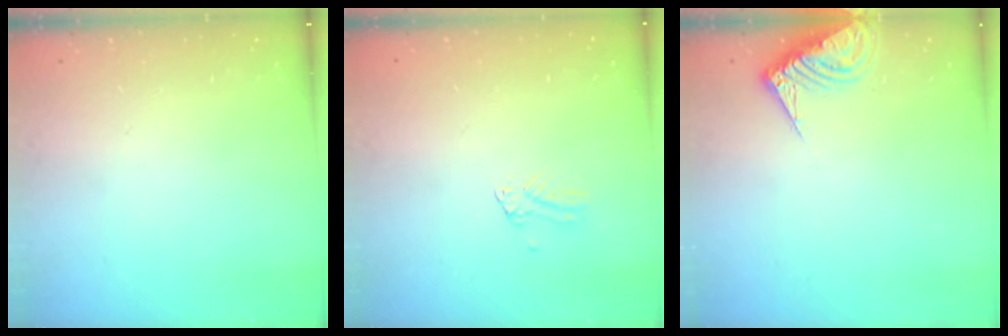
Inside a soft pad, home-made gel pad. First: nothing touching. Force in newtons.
{"total": 0.0}
{"total": 9.3, "press": 9.2, "slide": 1.1}